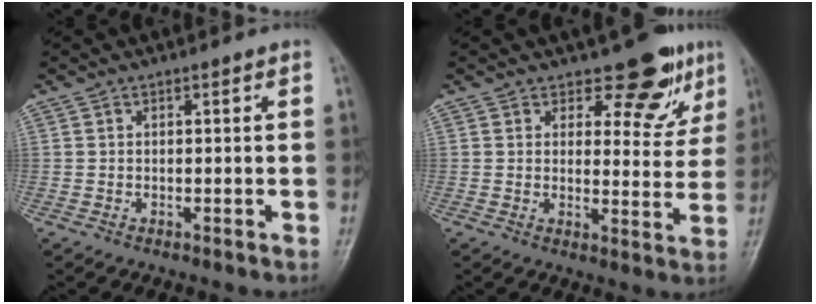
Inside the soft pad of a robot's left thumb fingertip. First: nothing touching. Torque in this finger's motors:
{"motor_torque": [0.22, 0.21, -0.28, -0.22, 0.03]}